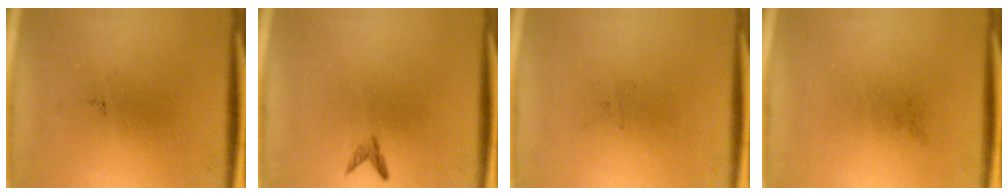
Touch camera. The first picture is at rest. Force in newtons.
{"total": 0.8}
{"total": 0.0}
{"total": 0.0}